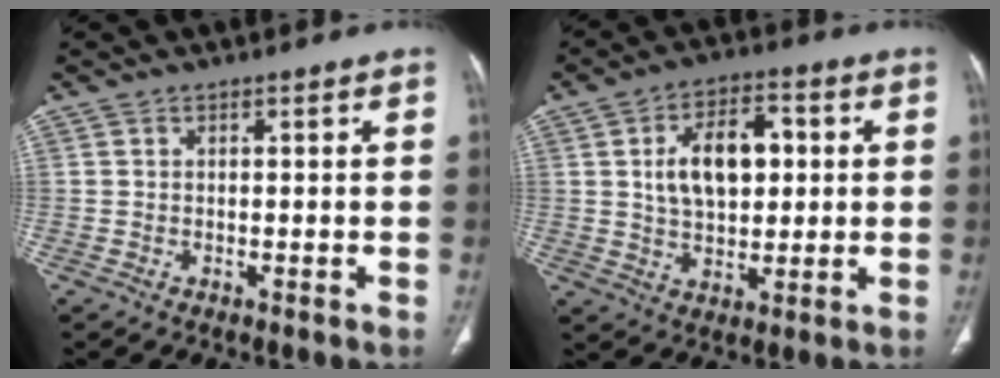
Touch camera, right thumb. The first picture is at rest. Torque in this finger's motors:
{"motor_torque": [0.12, 0.18, 0.39, -0.15, 0.21]}